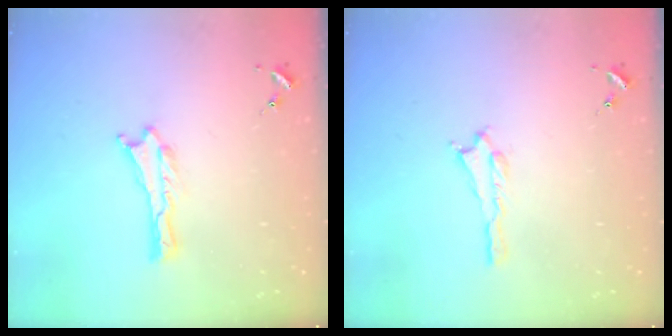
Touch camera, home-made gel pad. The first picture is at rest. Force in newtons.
{"total": 0.6, "press": 0.6, "slide": 0.2}